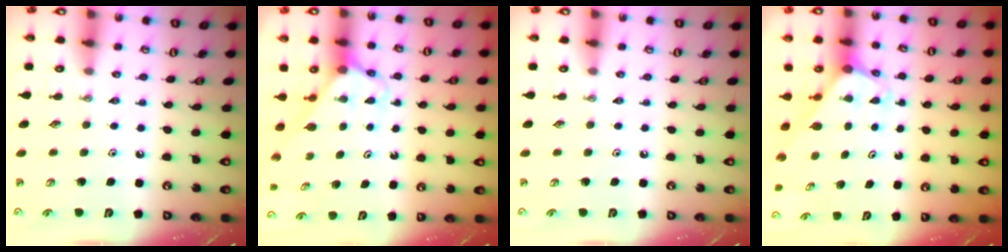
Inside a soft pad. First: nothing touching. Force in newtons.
{"total": 3.0, "press": 3.0, "slide": 0.2}
{"total": 0.0}
{"total": 1.8, "press": 1.8, "slide": 0.1}